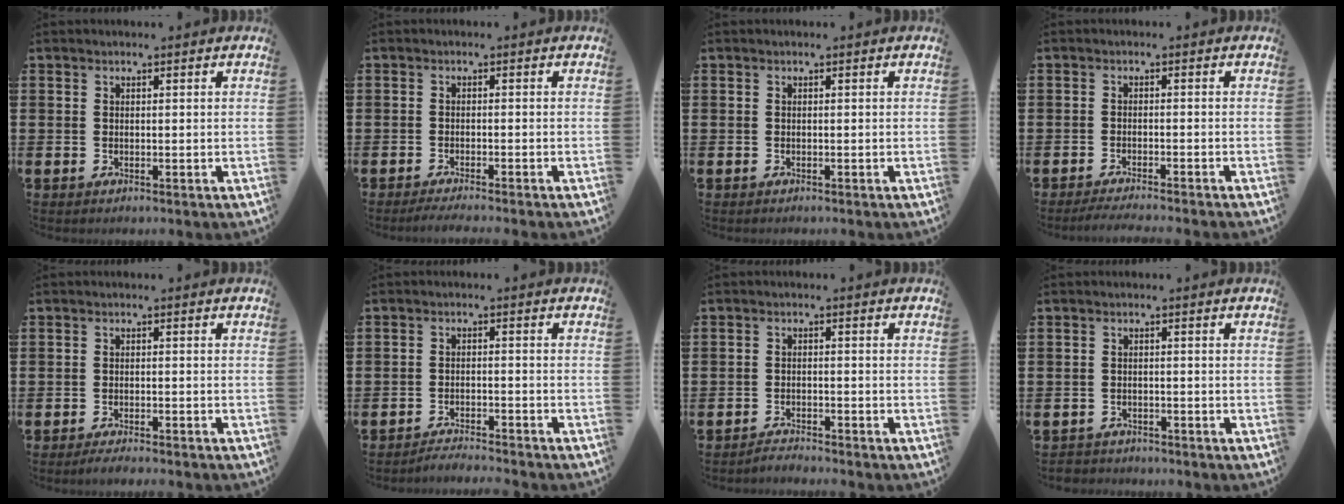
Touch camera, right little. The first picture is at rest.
{"total": 1.3, "force": [-1.2, -0.2, 0.6], "torque": [-0.008, 0.000, -0.023]}
{"total": 0.0}
{"total": 1.7, "force": [-1.5, -0.2, 0.7], "torque": [-0.010, 0.002, -0.030]}
{"total": 1.4, "force": [-1.3, 0.0, 0.5], "torque": [-0.010, 0.000, -0.025]}
{"total": 2.3, "force": [-2.3, -0.2, 0.1], "torque": [-0.004, 0.005, -0.048]}
{"total": 1.7, "force": [-1.7, -0.2, -0.1], "torque": [-0.002, 0.004, -0.036]}
{"total": 1.2, "force": [-1.2, 0.3, -0.2], "torque": [-0.001, 0.004, -0.027]}